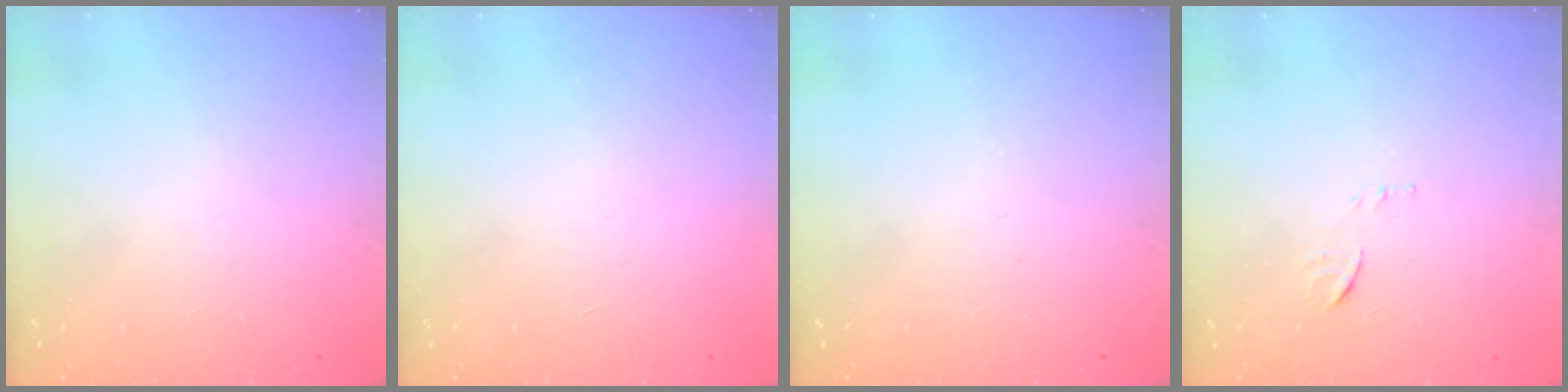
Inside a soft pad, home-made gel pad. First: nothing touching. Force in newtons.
{"total": 1.5, "press": 1.5, "slide": 0.1}
{"total": 0.0}
{"total": 6.9, "press": 6.9, "slide": 0.7}